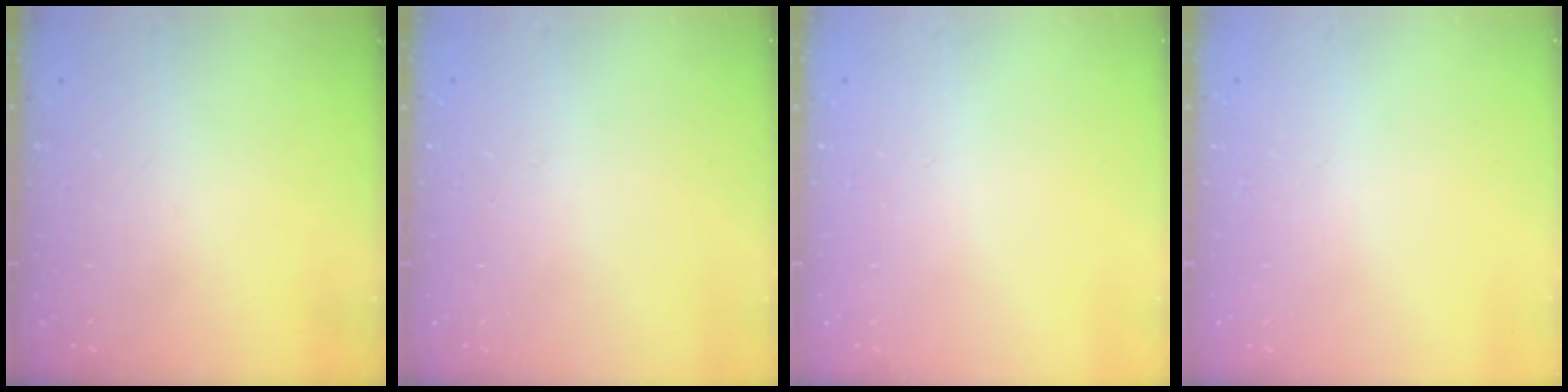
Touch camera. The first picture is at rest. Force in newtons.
{"total": 0.0}
{"total": 0.0}
{"total": 0.0}